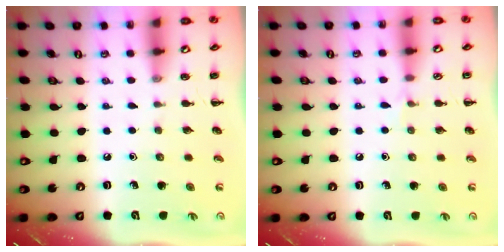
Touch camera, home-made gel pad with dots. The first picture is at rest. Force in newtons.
{"total": 3.7, "press": 3.5, "slide": 1.3}